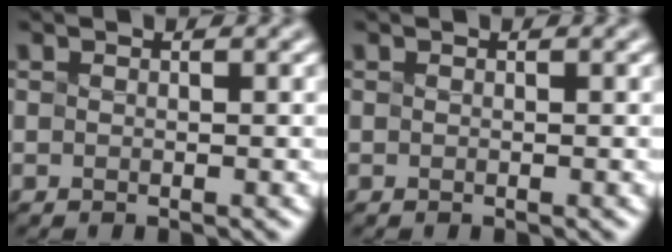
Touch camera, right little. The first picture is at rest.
{"total": 0.0}